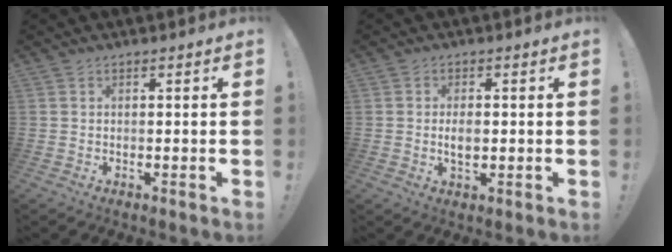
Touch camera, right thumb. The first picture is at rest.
{"total": 3.5, "force": [-0.3, 1.8, 3.0], "torque": [-0.049, -0.002, -0.010]}